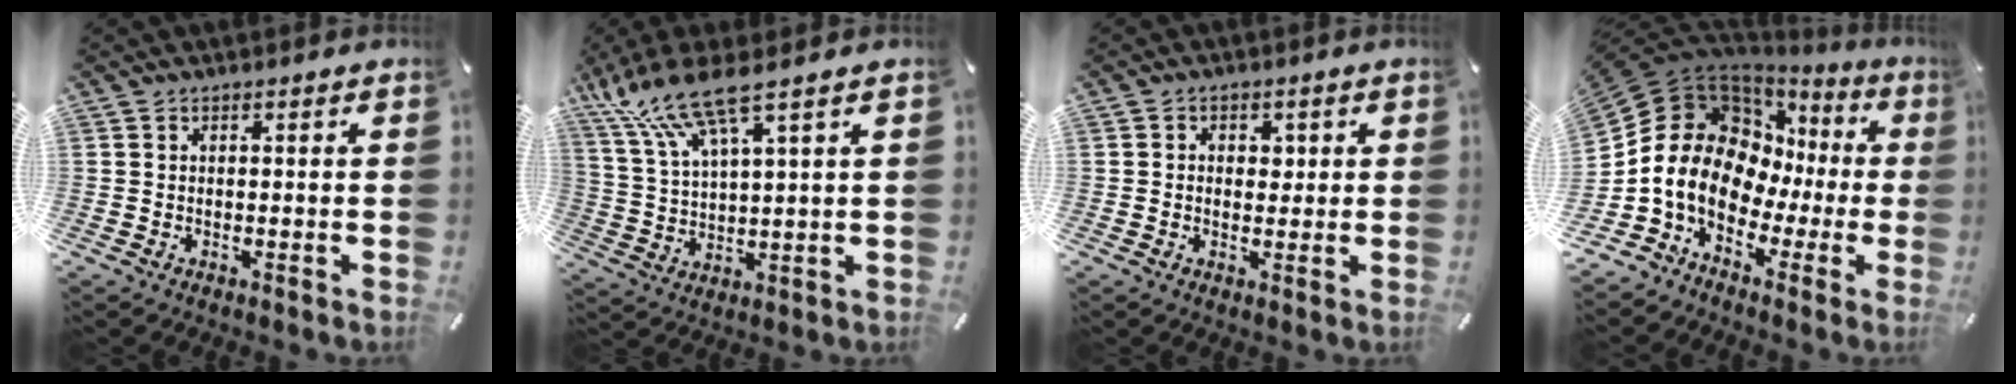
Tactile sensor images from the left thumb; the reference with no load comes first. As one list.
[{"total": 13.2, "force": [8.9, 3.6, 9.0], "torque": [-0.204, -0.024, 0.160]}, {"total": 3.0, "force": [0.1, 2.4, 1.7], "torque": [-0.018, 0.001, -0.004]}, {"total": 16.7, "force": [0.2, 13.8, 9.4], "torque": [-0.201, -0.023, 0.004]}]